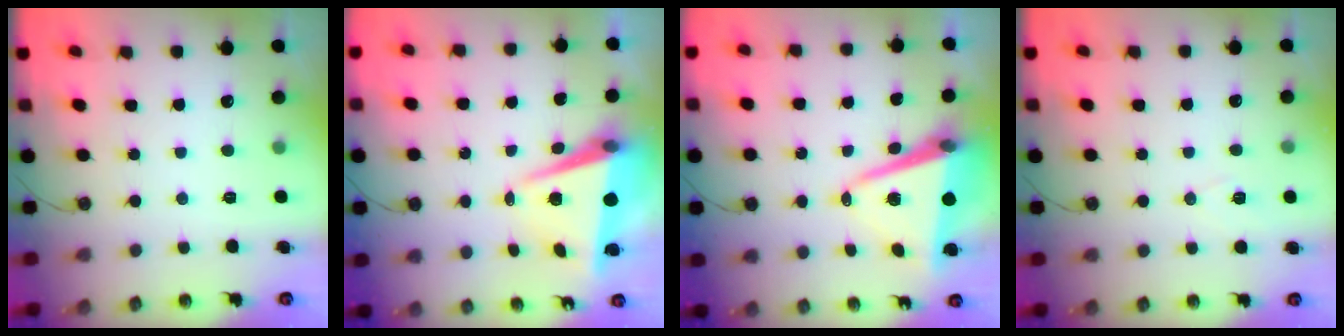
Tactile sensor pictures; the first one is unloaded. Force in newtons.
{"total": 8.0, "press": 7.8, "slide": 1.7}
{"total": 11.8, "press": 11.3, "slide": 3.2}
{"total": 7.9, "press": 6.5, "slide": 4.4}